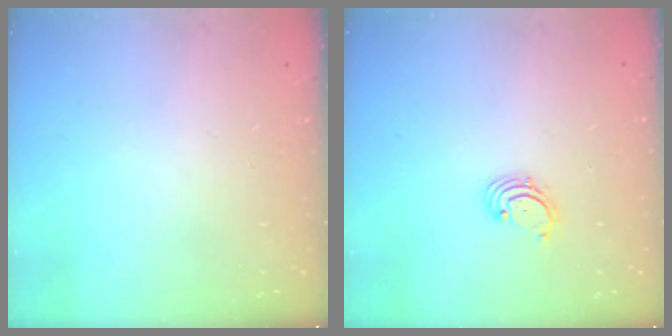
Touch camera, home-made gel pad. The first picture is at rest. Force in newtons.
{"total": 1.6, "press": 1.6, "slide": 0.2}